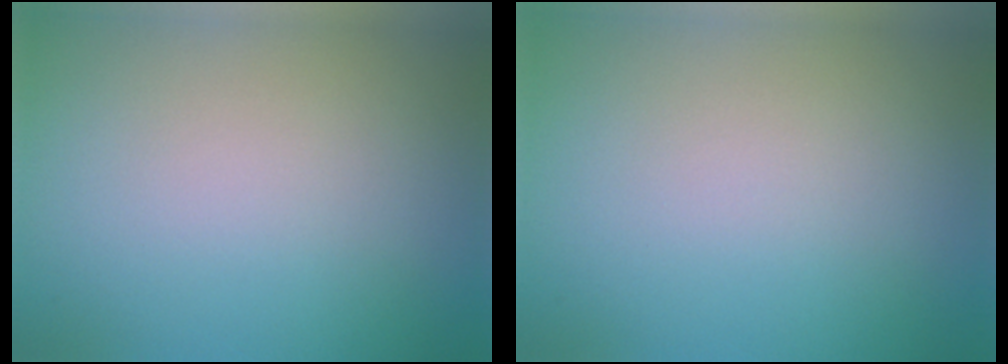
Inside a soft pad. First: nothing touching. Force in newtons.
{"total": 0.0}